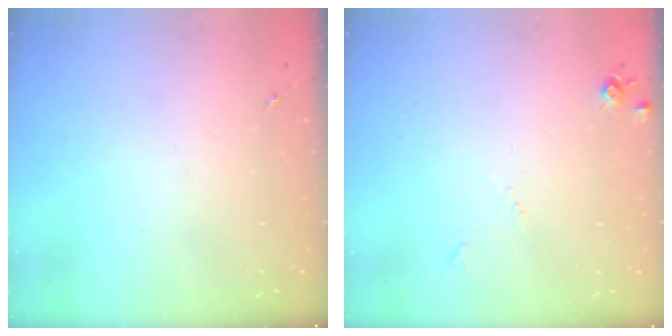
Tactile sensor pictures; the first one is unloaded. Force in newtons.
{"total": 5.4, "press": 5.4, "slide": 0.6}